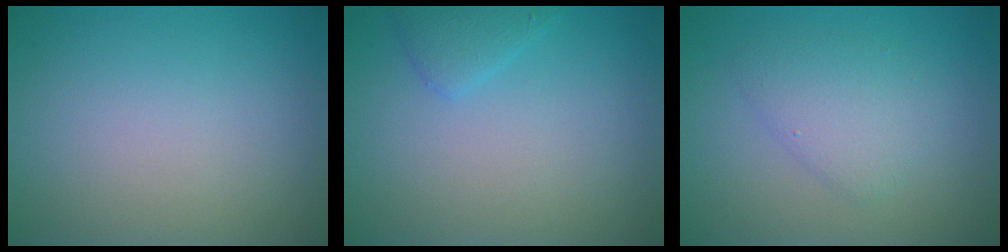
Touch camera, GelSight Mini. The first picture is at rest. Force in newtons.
{"total": 1.5, "press": 1.5, "slide": 0.2}
{"total": 2.9, "press": 2.9, "slide": 0.2}